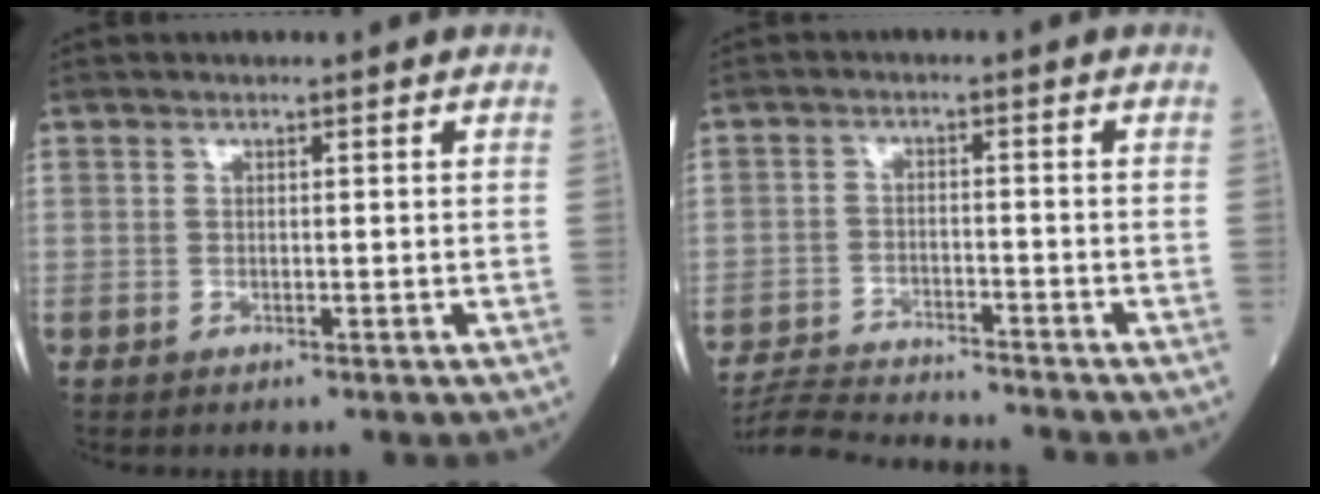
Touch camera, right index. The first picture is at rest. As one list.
[{"total": 10.2, "force": [-10.0, 0.2, 2.3], "torque": [-0.042, -0.002, -0.165]}]